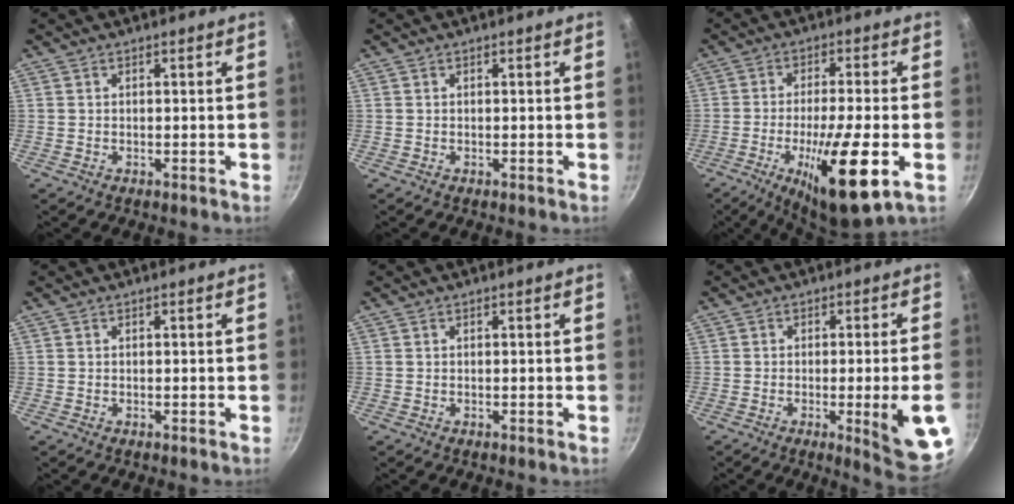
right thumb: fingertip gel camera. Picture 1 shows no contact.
{"total": 0.0}
{"total": 16.7, "force": [-5.4, 3.4, 15.4], "torque": [-0.254, 0.012, -0.086]}
{"total": 0.0}
{"total": 0.0}
{"total": 11.7, "force": [-2.9, 1.5, 11.2], "torque": [-0.125, 0.005, -0.033]}